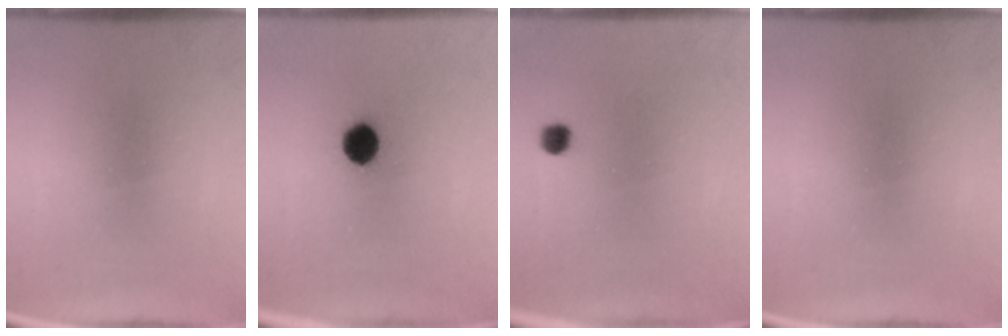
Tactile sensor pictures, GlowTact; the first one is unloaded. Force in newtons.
{"total": 5.9}
{"total": 1.8}
{"total": 0.0}